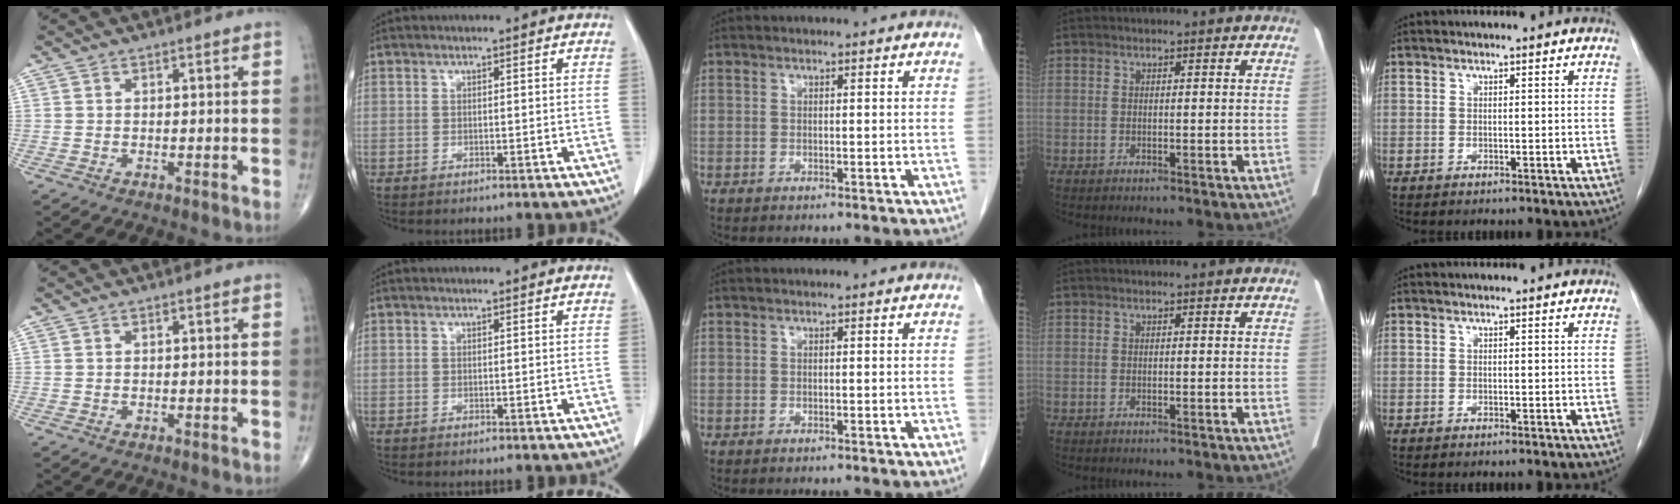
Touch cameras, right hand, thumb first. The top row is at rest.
{}